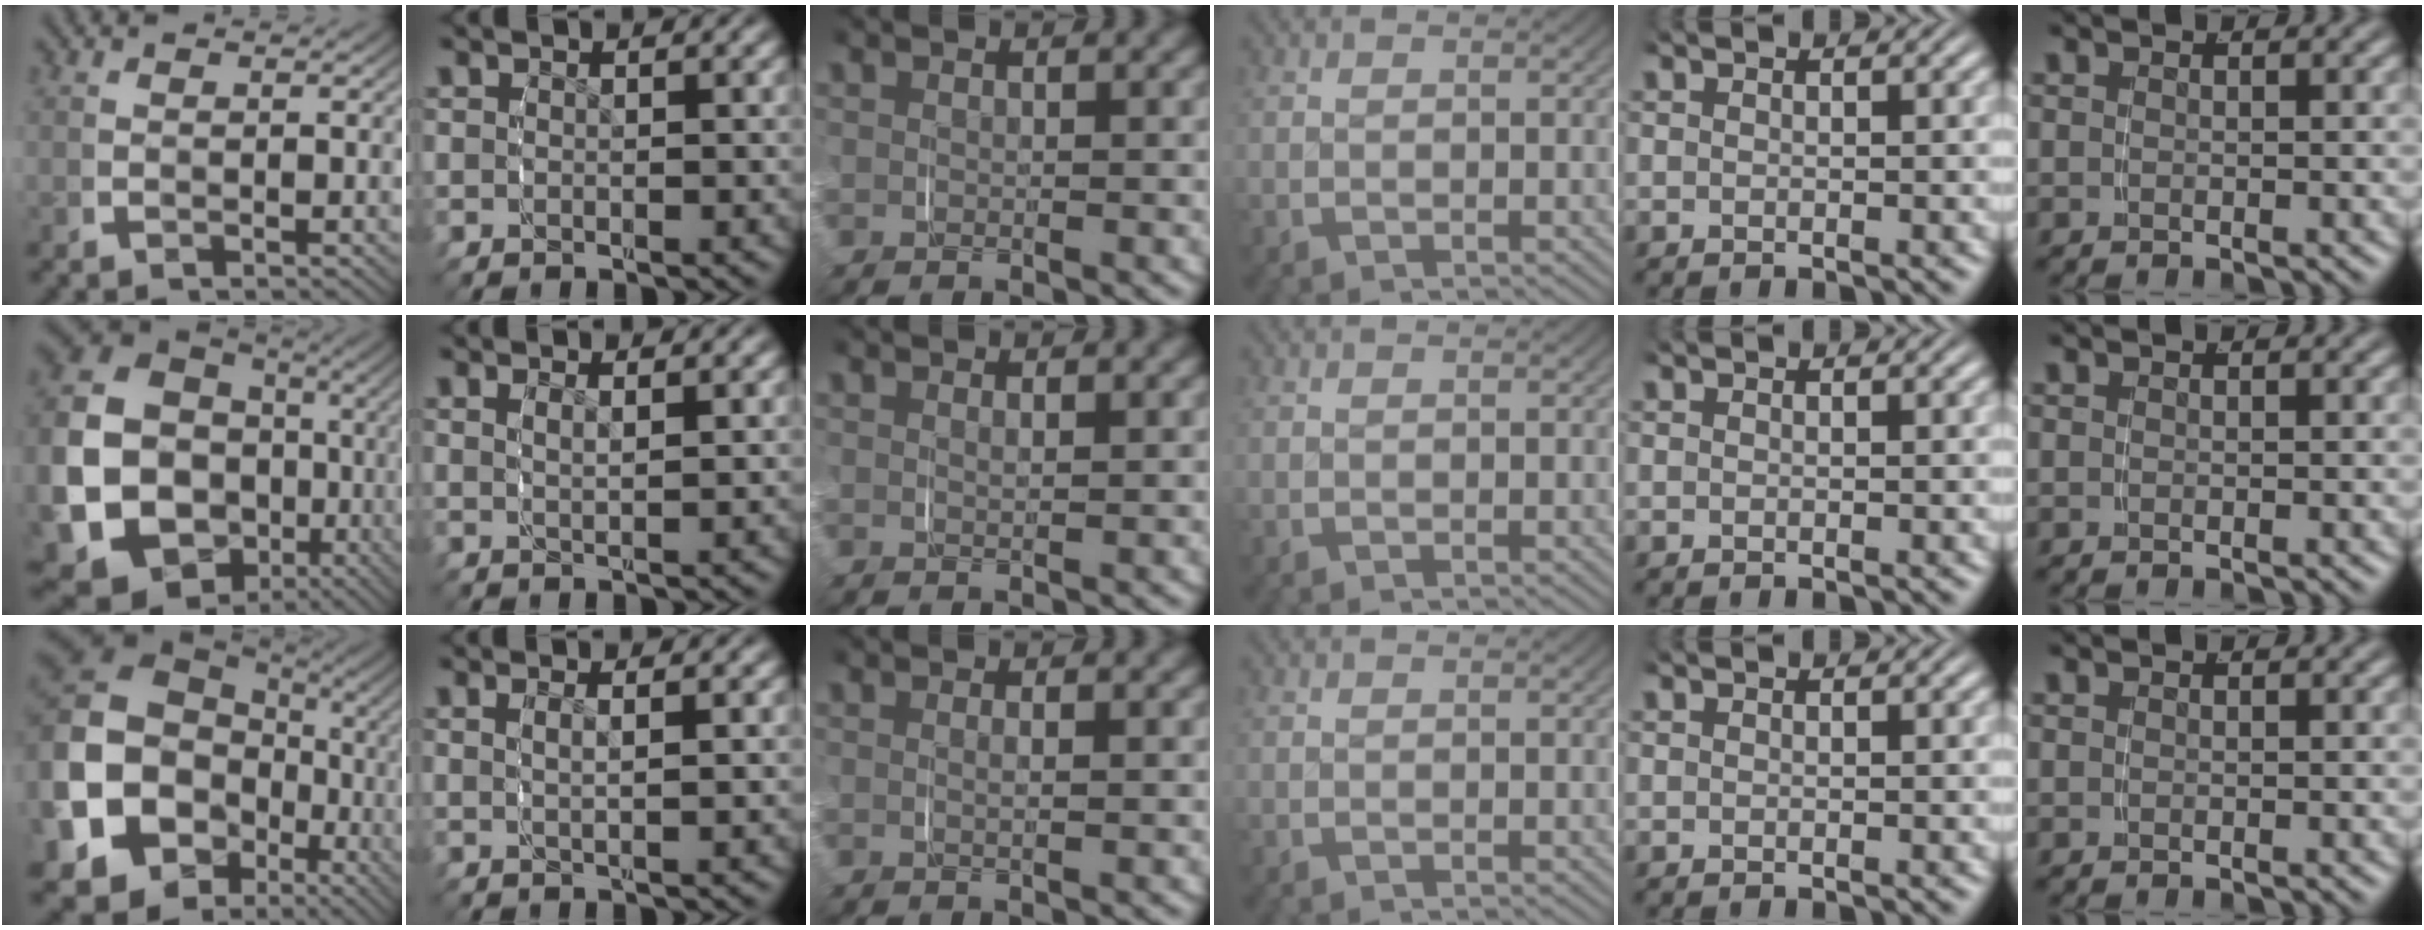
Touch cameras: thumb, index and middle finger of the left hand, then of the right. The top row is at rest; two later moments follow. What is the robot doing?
{"motion": "grasp_and_lifting", "object": "napkin"}